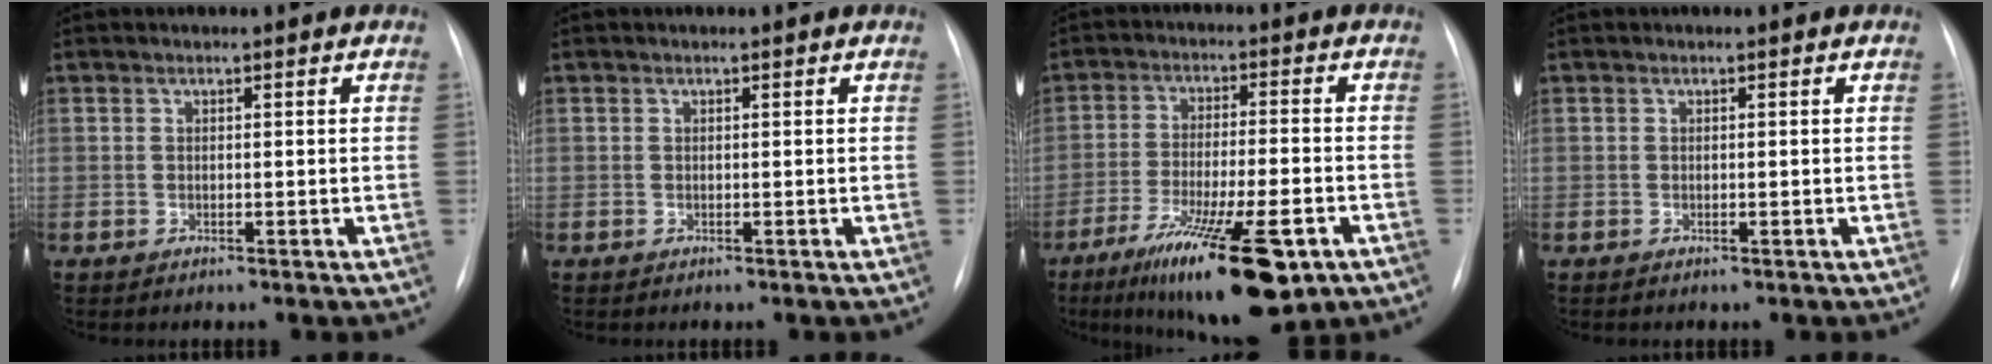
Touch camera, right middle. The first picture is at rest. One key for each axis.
{"total": 0.0}
{"total": 17.2, "fx": -9.7, "fy": 3.4, "fz": 13.8, "tx": -0.209, "ty": -0.030, "tz": -0.151}
{"total": 0.0}